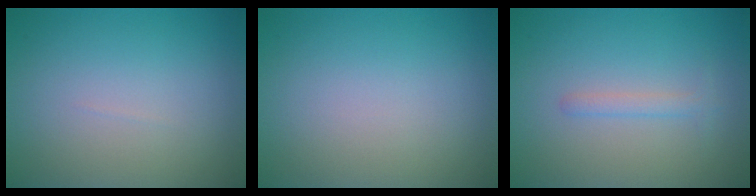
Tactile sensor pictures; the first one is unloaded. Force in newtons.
{"total": 0.0}
{"total": 1.2, "press": 1.2, "slide": 0.1}